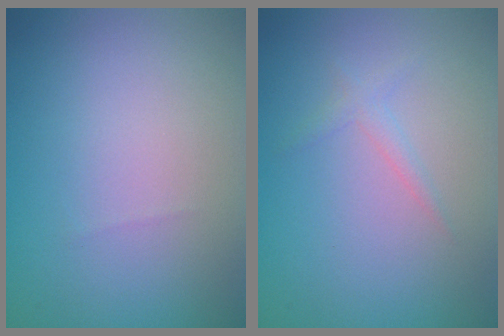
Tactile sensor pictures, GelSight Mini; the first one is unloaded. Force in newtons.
{"total": 1.1, "press": 1.1, "slide": 0.0}